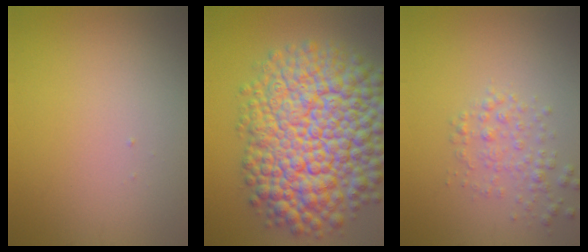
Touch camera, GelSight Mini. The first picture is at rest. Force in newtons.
{"total": 15.3, "press": 15.2, "slide": 0.5}
{"total": 2.1, "press": 2.1, "slide": 0.1}